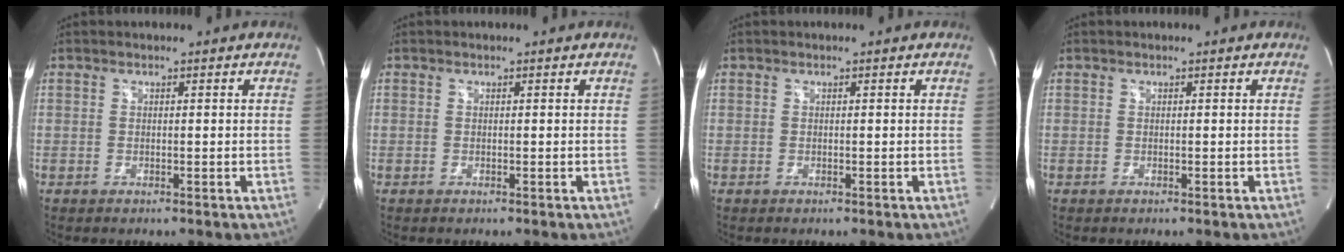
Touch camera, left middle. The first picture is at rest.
{"total": 0.0}
{"total": 0.0}
{"total": 0.0}